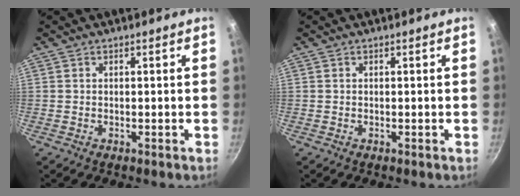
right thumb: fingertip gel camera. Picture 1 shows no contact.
{"total": 0.0}